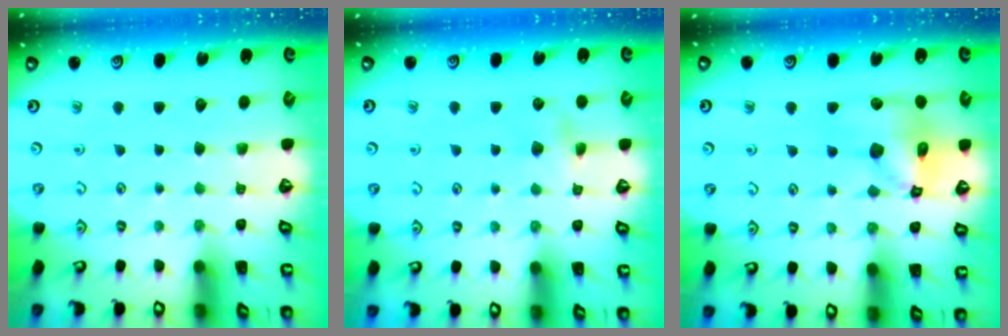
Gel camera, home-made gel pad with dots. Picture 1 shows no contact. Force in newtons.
{"total": 3.3, "press": 3.2, "slide": 0.9}
{"total": 13.2, "press": 13.1, "slide": 1.9}